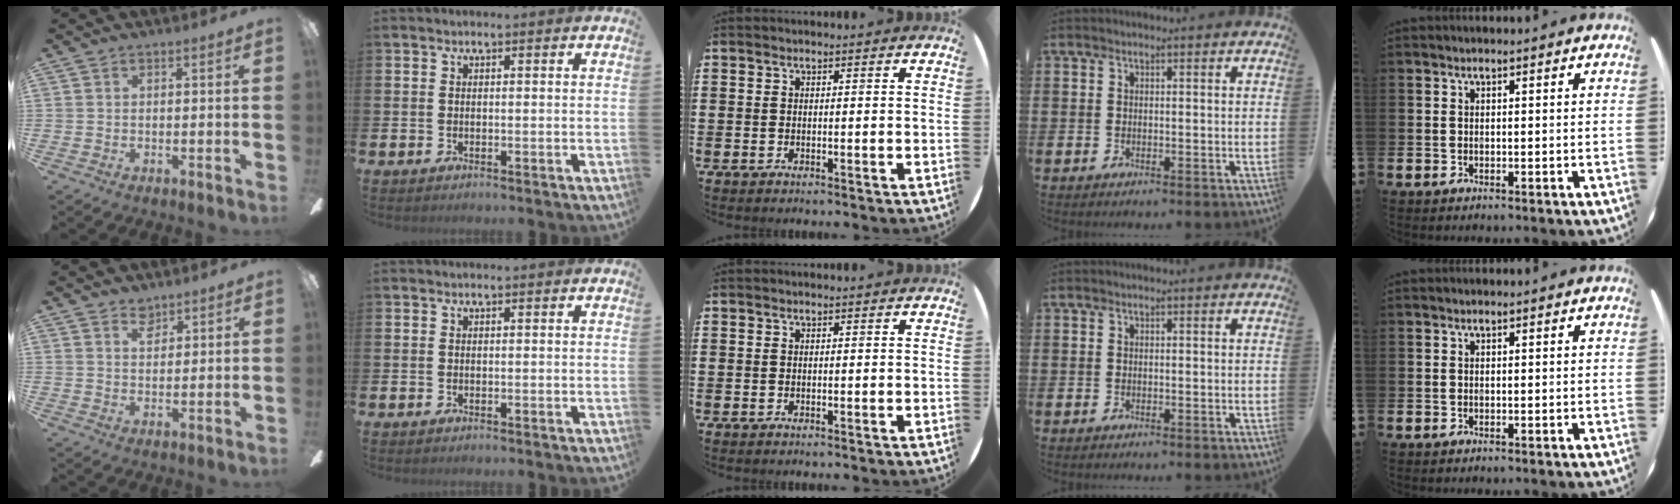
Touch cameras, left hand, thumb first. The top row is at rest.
{"thumb": {"total": 3.8, "force": [3.0, 2.1, 1.0], "torque": [-0.011, -0.012, 0.054]}}